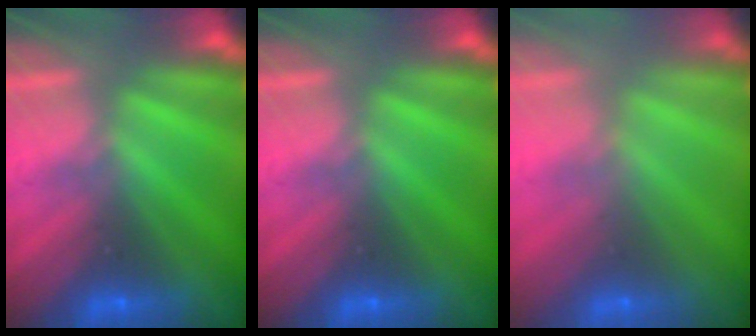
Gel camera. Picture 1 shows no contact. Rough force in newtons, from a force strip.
{"total": 0.0}
{"total": 2.8}